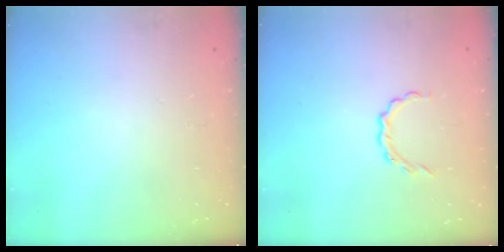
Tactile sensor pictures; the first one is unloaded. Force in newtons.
{"total": 3.9, "press": 3.7, "slide": 1.2}